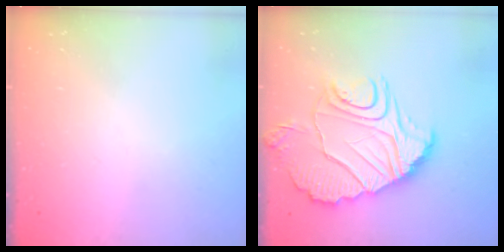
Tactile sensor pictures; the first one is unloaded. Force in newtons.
{"total": 13.9, "press": 13.9, "slide": 0.6}